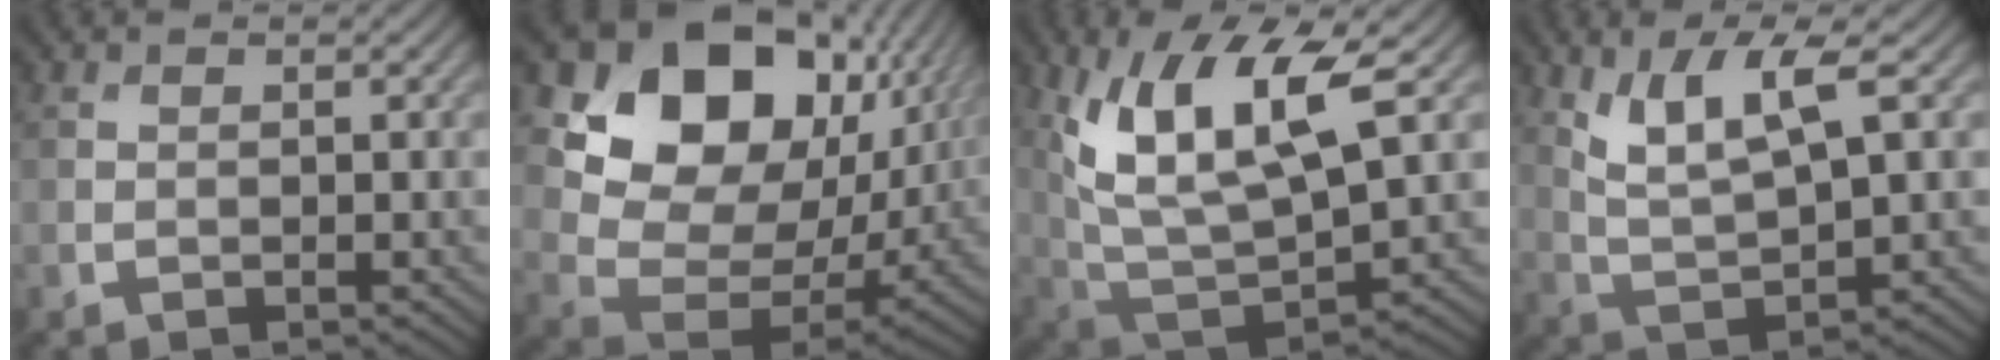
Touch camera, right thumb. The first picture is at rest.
{"total": 17.2, "force": [7.0, 12.2, 10.0], "torque": [-0.185, 0.008, 0.141]}
{"total": 13.9, "force": [5.6, 5.3, 11.6], "torque": [-0.233, -0.003, 0.107]}
{"total": 7.8, "force": [3.5, 2.2, 6.6], "torque": [-0.137, -0.004, 0.074]}